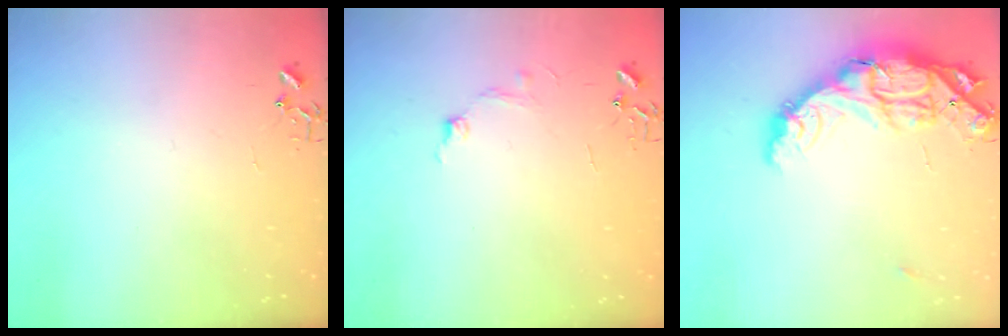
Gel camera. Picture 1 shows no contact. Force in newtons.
{"total": 7.3, "press": 7.2, "slide": 1.0}
{"total": 19.6, "press": 19.6, "slide": 1.7}